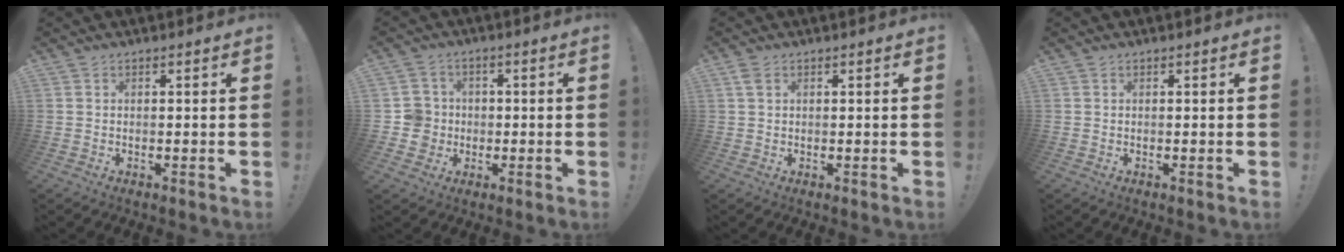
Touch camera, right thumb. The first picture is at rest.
{"total": 7.1, "force": [-0.7, 7.0, 1.3], "torque": [-0.026, 0.013, -0.006]}
{"total": 2.6, "force": [1.2, 1.6, 1.6], "torque": [-0.034, 0.005, 0.023]}
{"total": 0.0}